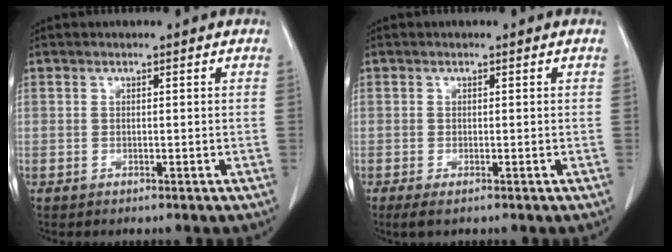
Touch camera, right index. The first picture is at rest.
{"total": 1.6, "force": [-1.0, 0.4, 1.3], "torque": [-0.026, -0.005, -0.015]}